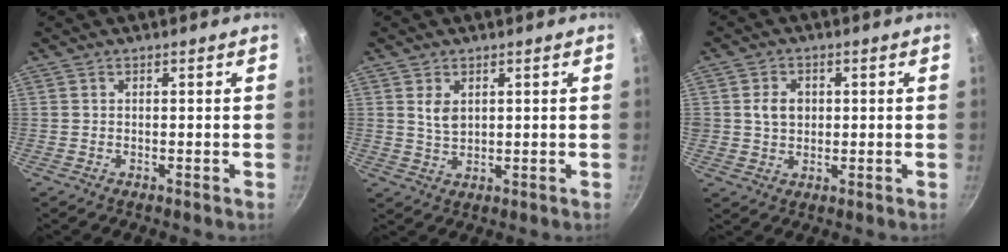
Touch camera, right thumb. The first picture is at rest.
{"total": 3.6, "force": [1.3, 2.3, 2.5], "torque": [-0.041, -0.010, 0.027]}
{"total": 4.7, "force": [0.7, 3.9, 2.6], "torque": [-0.026, 0.003, 0.011]}